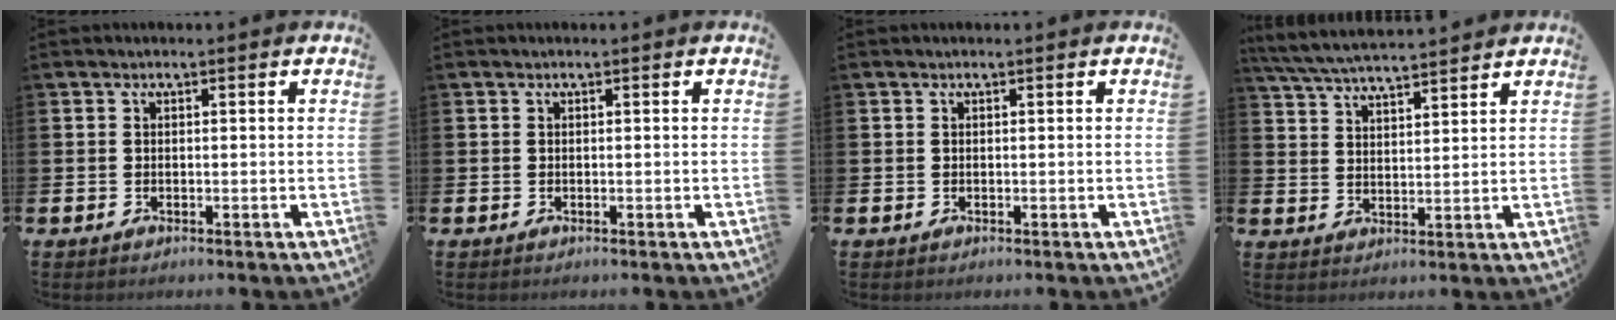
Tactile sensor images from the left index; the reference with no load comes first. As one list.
[{"total": 0.0}, {"total": 0.0}, {"total": 5.7, "force": [5.6, 0.2, 1.1], "torque": [-0.039, -0.029, 0.100]}]